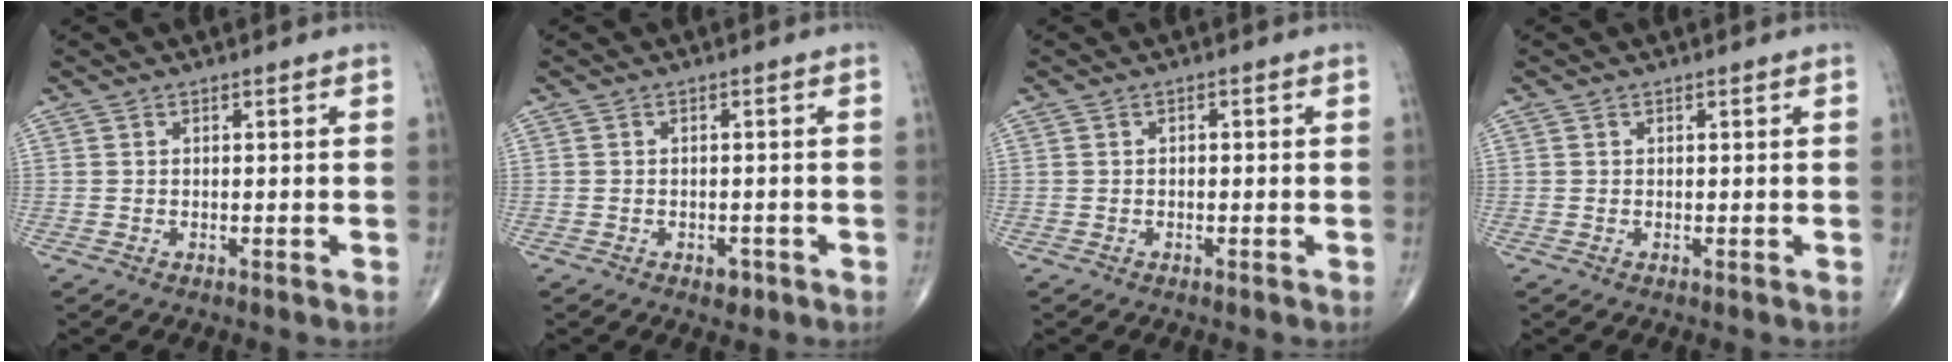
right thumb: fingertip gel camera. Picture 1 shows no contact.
{"total": 1.8, "force": [-0.9, 1.2, 0.9], "torque": [-0.006, 0.003, -0.009]}
{"total": 0.6, "force": [-0.1, 0.4, 0.4], "torque": [-0.003, 0.003, -0.004]}
{"total": 0.0}